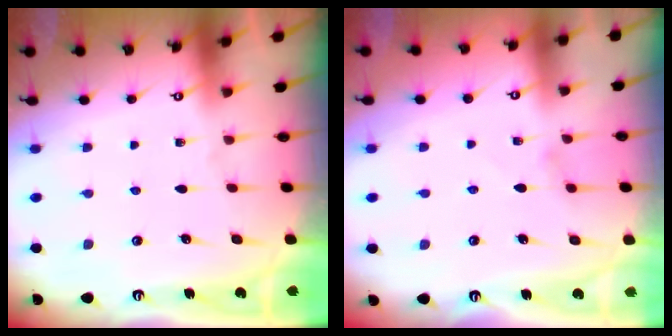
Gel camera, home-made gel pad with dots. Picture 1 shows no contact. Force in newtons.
{"total": 0.8, "press": 0.8, "slide": 0.3}